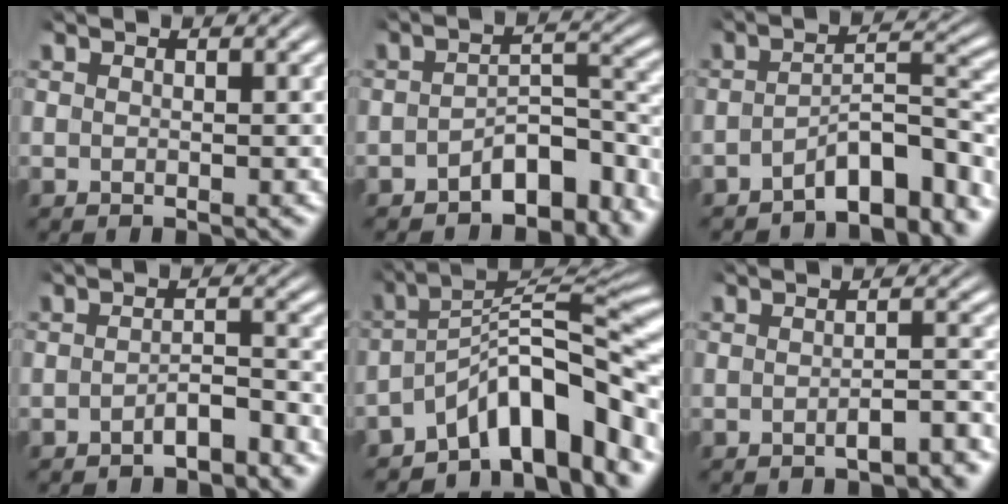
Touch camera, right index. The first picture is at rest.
{"total": 4.8, "force": [-3.6, 1.4, 2.9], "torque": [-0.031, -0.006, -0.054]}
{"total": 5.8, "force": [-4.2, 1.1, 3.8], "torque": [-0.043, -0.010, -0.062]}
{"total": 2.5, "force": [-2.3, 0.3, 1.1], "torque": [-0.007, -0.005, -0.042]}
{"total": 9.2, "force": [-3.6, 3.8, 7.5], "torque": [-0.118, -0.020, -0.046]}
{"total": 2.8, "force": [-2.6, 0.3, 1.0], "torque": [-0.012, -0.002, -0.043]}